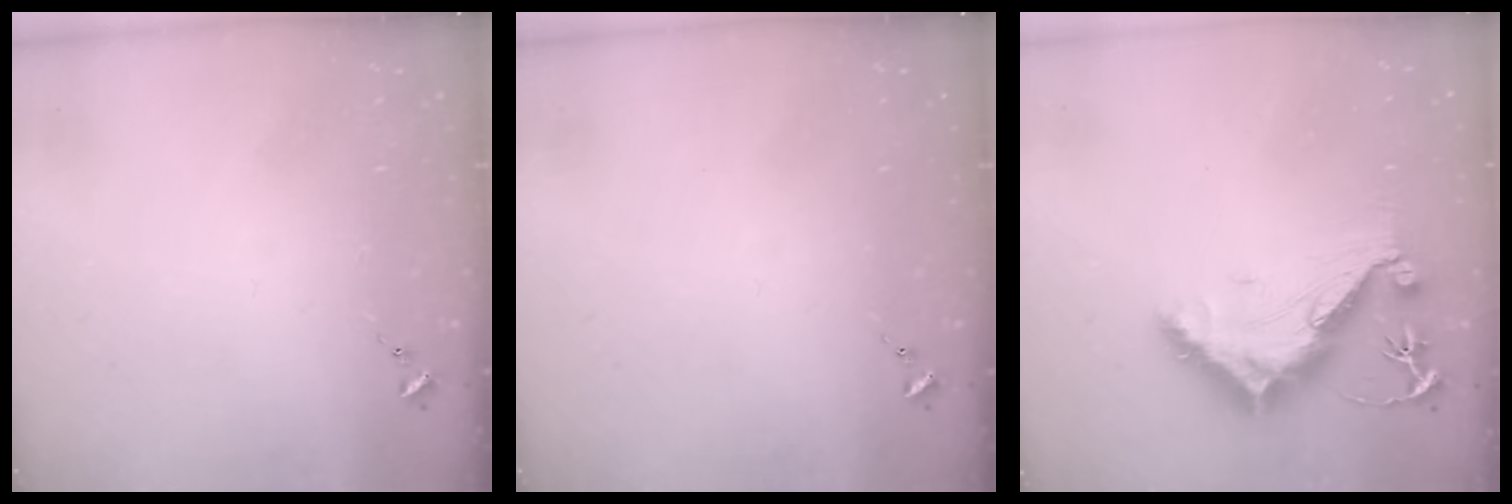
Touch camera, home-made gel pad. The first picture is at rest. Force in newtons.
{"total": 0.0}
{"total": 14.3, "press": 14.3, "slide": 0.8}